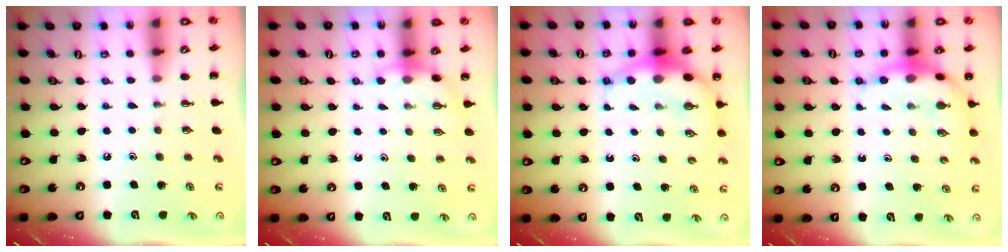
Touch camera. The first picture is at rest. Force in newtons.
{"total": 3.7, "press": 3.6, "slide": 0.9}
{"total": 8.8, "press": 8.7, "slide": 1.2}
{"total": 6.7, "press": 6.5, "slide": 1.6}